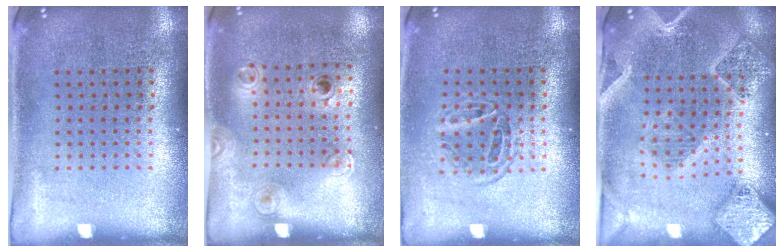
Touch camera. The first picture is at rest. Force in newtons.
{"total": 1.1, "press": 0.8, "slide": 0.8}
{"total": 1.2, "press": 1.0, "slide": 0.6}
{"total": 2.9, "press": 2.5, "slide": 1.4}